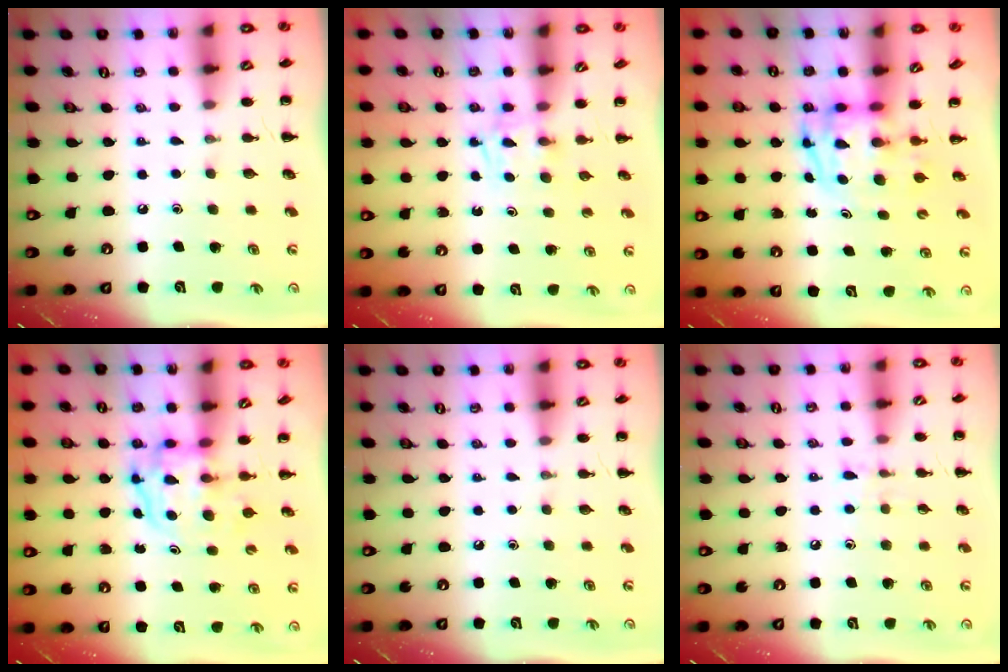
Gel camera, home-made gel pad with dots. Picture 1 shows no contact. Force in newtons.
{"total": 2.7, "press": 2.4, "slide": 1.1}
{"total": 3.8, "press": 3.7, "slide": 0.7}
{"total": 3.8, "press": 3.7, "slide": 0.6}
{"total": 0.0}
{"total": 6.2, "press": 5.8, "slide": 2.1}